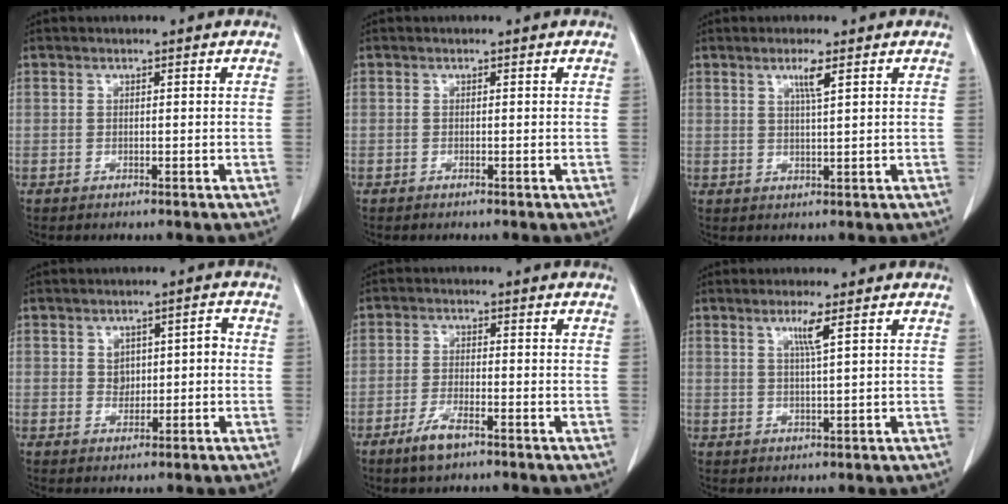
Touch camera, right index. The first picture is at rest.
{"total": 0.0}
{"total": 2.7, "force": [1.4, -0.2, 2.3], "torque": [-0.047, -0.003, 0.026]}
{"total": 3.4, "force": [0.1, 2.5, 2.4], "torque": [-0.029, 0.021, 0.011]}
{"total": 4.3, "force": [-3.0, 1.0, 3.0], "torque": [-0.068, -0.004, -0.056]}
{"total": 2.9, "force": [1.5, -0.7, 2.4], "torque": [-0.050, -0.005, 0.030]}